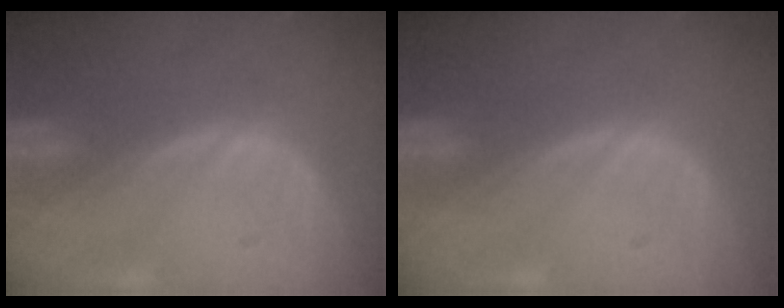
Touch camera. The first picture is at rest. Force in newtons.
{"total": 0.0}